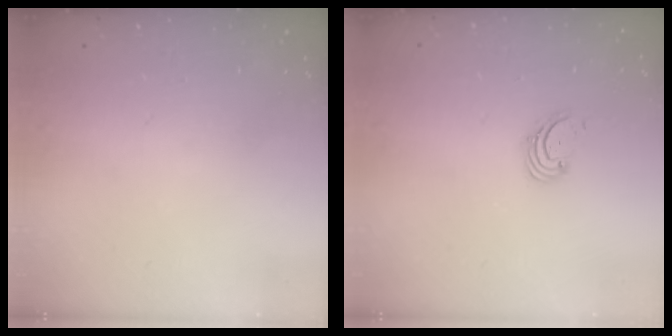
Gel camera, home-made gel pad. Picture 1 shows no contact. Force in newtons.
{"total": 1.6, "press": 1.6, "slide": 0.2}